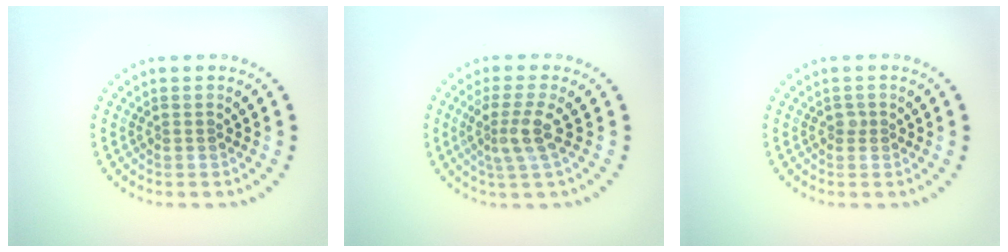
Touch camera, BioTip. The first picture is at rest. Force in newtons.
{"total": 3.0, "press": 2.3, "slide": 1.9}
{"total": 0.6, "press": 0.5, "slide": 0.3}